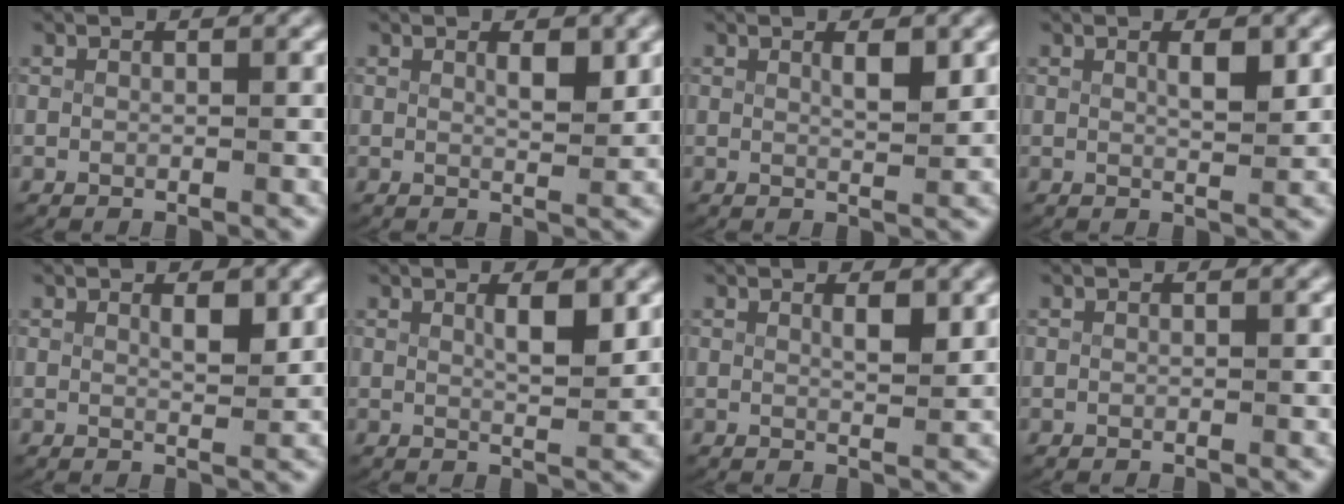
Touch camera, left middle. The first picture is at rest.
{"total": 1.8, "force": [0.8, 0.2, 1.5], "torque": [-0.022, -0.012, 0.018]}
{"total": 1.8, "force": [0.8, 0.1, 1.7], "torque": [-0.027, -0.012, 0.019]}
{"total": 2.0, "force": [0.7, 0.3, 1.8], "torque": [-0.029, -0.010, 0.017]}
{"total": 1.7, "force": [0.8, 0.2, 1.5], "torque": [-0.022, -0.013, 0.019]}
{"total": 2.5, "force": [1.0, 0.3, 2.2], "torque": [-0.038, -0.012, 0.022]}
{"total": 1.7, "force": [0.9, 0.1, 1.4], "torque": [-0.021, -0.012, 0.018]}
{"total": 0.0}